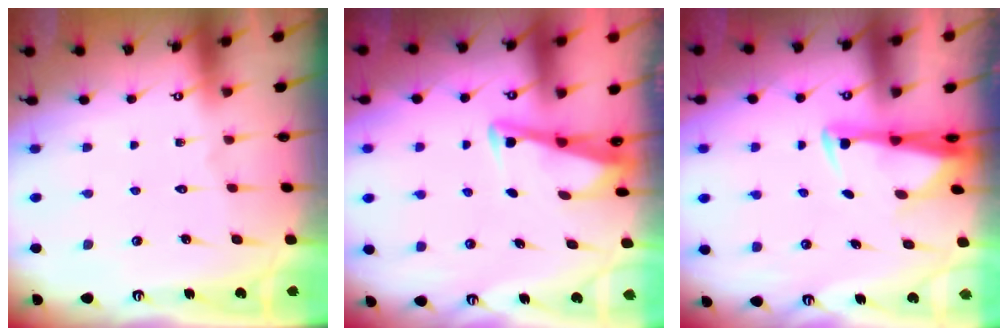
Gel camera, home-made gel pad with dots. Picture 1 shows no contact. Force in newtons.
{"total": 3.4, "press": 3.4, "slide": 0.3}
{"total": 2.9, "press": 2.7, "slide": 0.9}